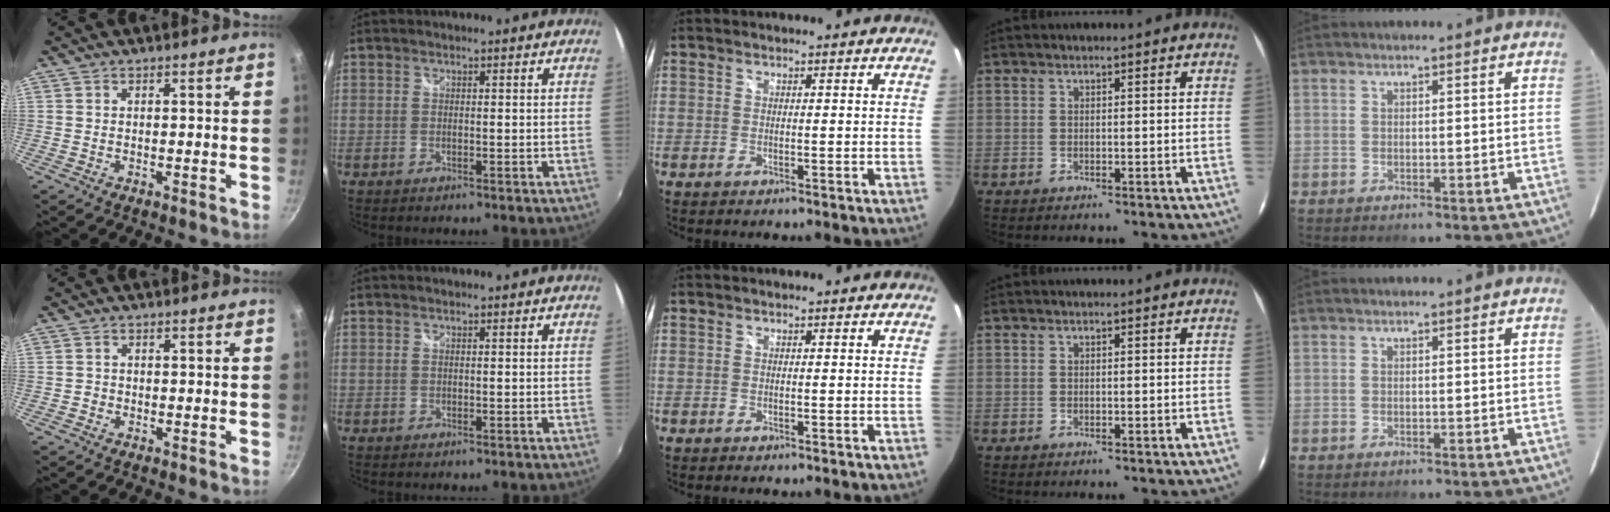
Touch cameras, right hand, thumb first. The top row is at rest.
{"thumb": {"total": 0.9, "force": [-0.4, 0.8, 0.1], "torque": [0.000, 0.002, -0.007]}}